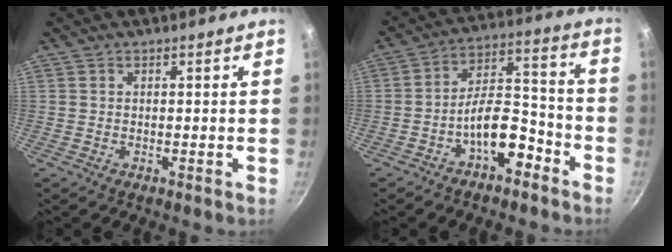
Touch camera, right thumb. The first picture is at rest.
{"total": 10.7, "force": [-5.8, 5.1, 7.4], "torque": [-0.092, 0.073, -0.090]}